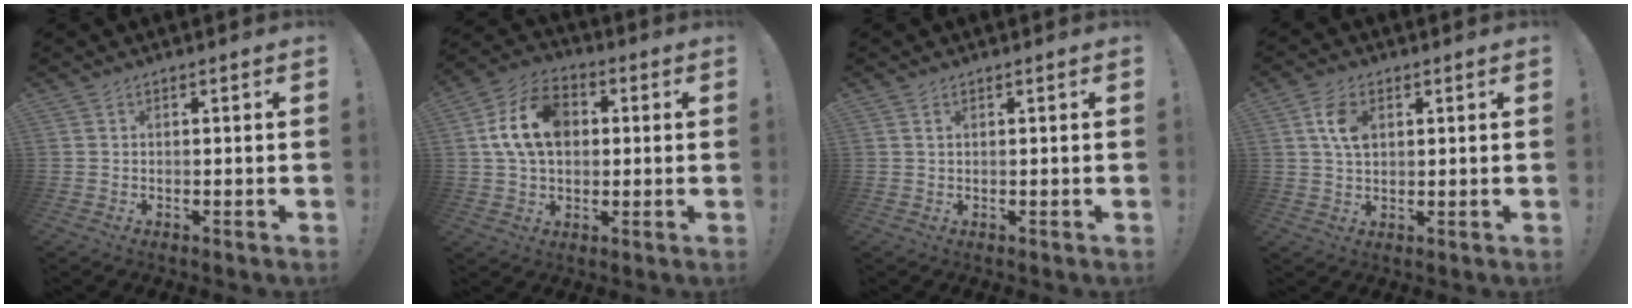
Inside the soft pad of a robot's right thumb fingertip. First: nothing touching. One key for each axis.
{"total": 14.7, "fx": 2.7, "fy": 10.5, "fz": 10.0, "tx": -0.176, "ty": 0.010, "tz": 0.055}
{"total": 0.9, "fx": 0.5, "fy": 0.3, "fz": 0.6, "tx": -0.010, "ty": -0.001, "tz": 0.009}
{"total": 7.2, "fx": 2.2, "fy": 4.5, "fz": 5.2, "tx": -0.099, "ty": 0.003, "tz": 0.040}